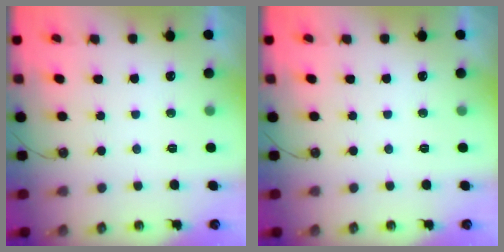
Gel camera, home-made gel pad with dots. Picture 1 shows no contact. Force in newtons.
{"total": 0.0}